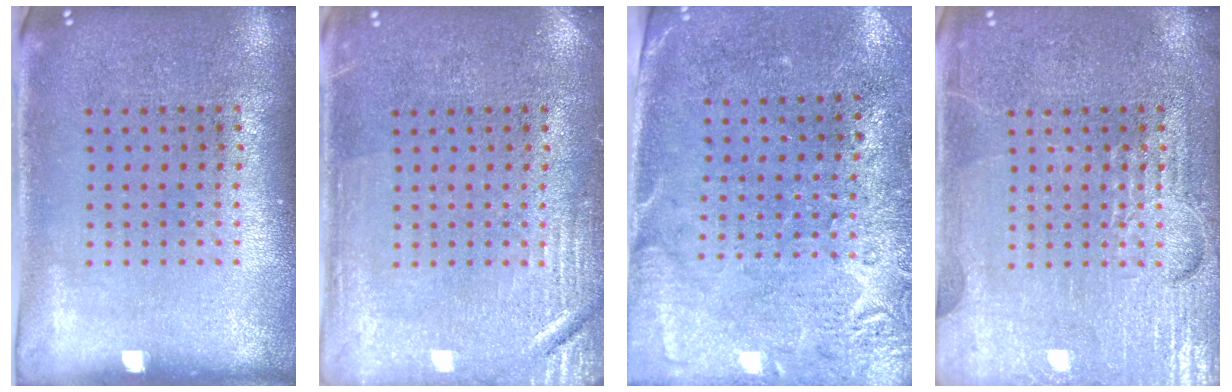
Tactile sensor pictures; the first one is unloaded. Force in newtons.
{"total": 2.7, "press": 2.7, "slide": 0.4}
{"total": 2.8, "press": 2.3, "slide": 1.5}
{"total": 5.6, "press": 5.5, "slide": 0.8}